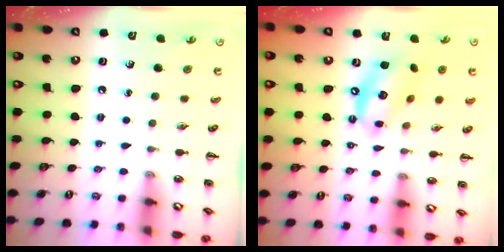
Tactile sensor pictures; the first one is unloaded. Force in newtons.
{"total": 13.4, "press": 13.2, "slide": 2.6}